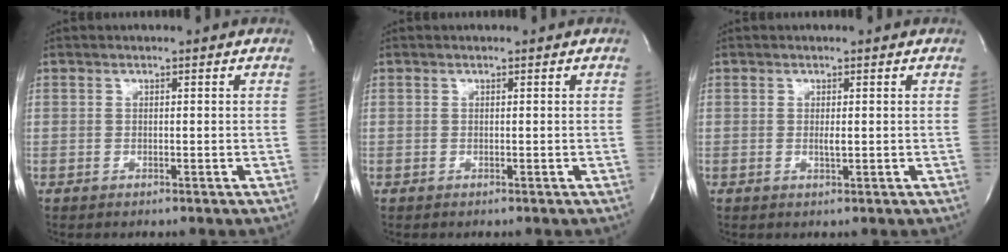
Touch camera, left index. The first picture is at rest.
{"total": 0.0}
{"total": 1.1, "force": [0.0, 0.1, 1.0], "torque": [-0.022, -0.005, 0.000]}